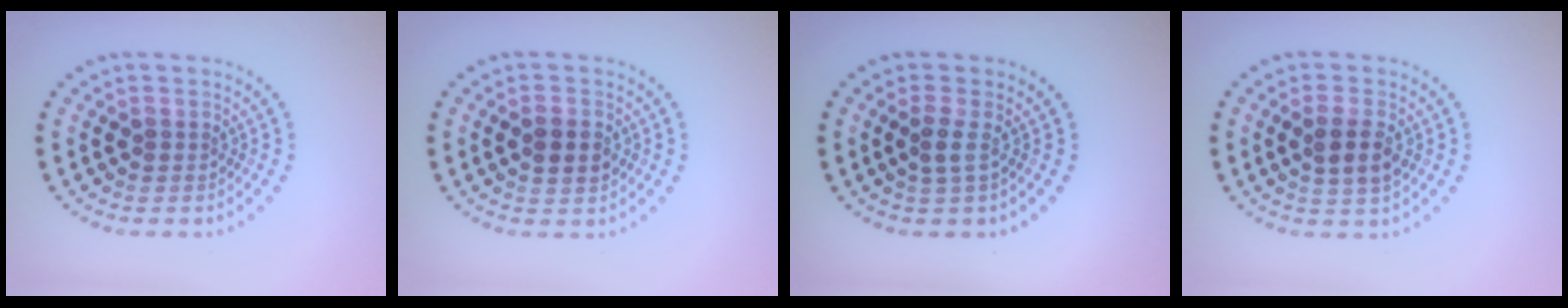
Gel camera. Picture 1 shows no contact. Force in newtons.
{"total": 2.3, "press": 2.3, "slide": 0.2}
{"total": 1.2, "press": 0.9, "slide": 0.8}
{"total": 2.8, "press": 2.8, "slide": 0.7}